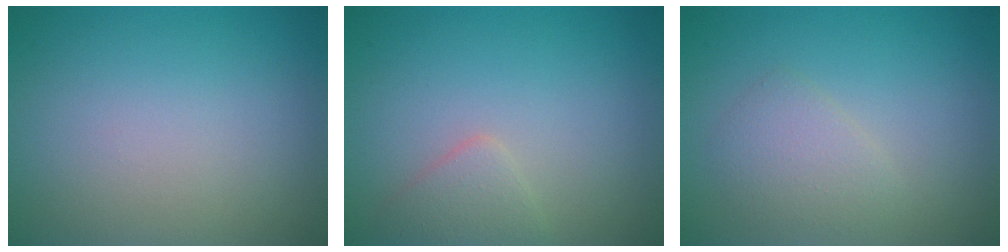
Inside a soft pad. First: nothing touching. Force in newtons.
{"total": 1.7, "press": 1.7, "slide": 0.1}
{"total": 2.1, "press": 2.1, "slide": 0.1}